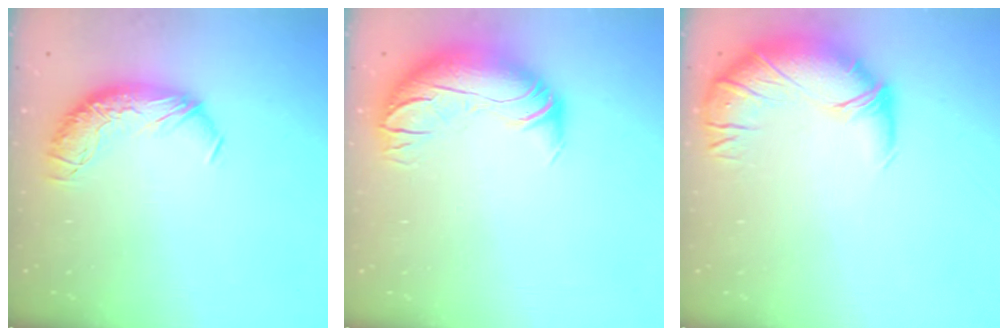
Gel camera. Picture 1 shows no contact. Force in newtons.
{"total": 2.6, "press": 0.4, "slide": 2.6}
{"total": 2.7, "press": 1.1, "slide": 2.5}